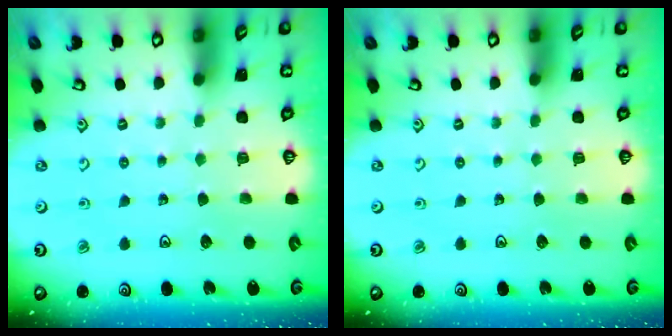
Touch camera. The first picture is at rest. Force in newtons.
{"total": 0.0}